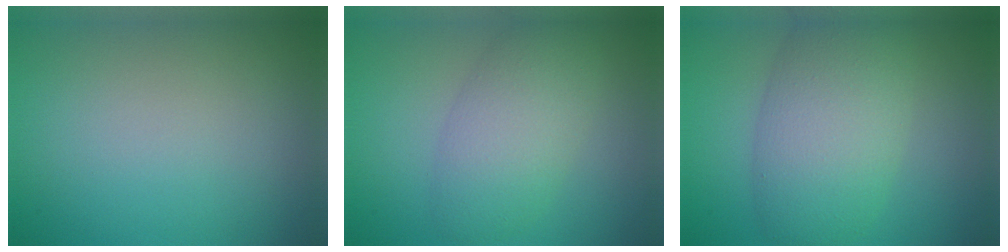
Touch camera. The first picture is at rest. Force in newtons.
{"total": 5.0, "press": 5.0, "slide": 0.2}
{"total": 7.3, "press": 7.3, "slide": 0.4}